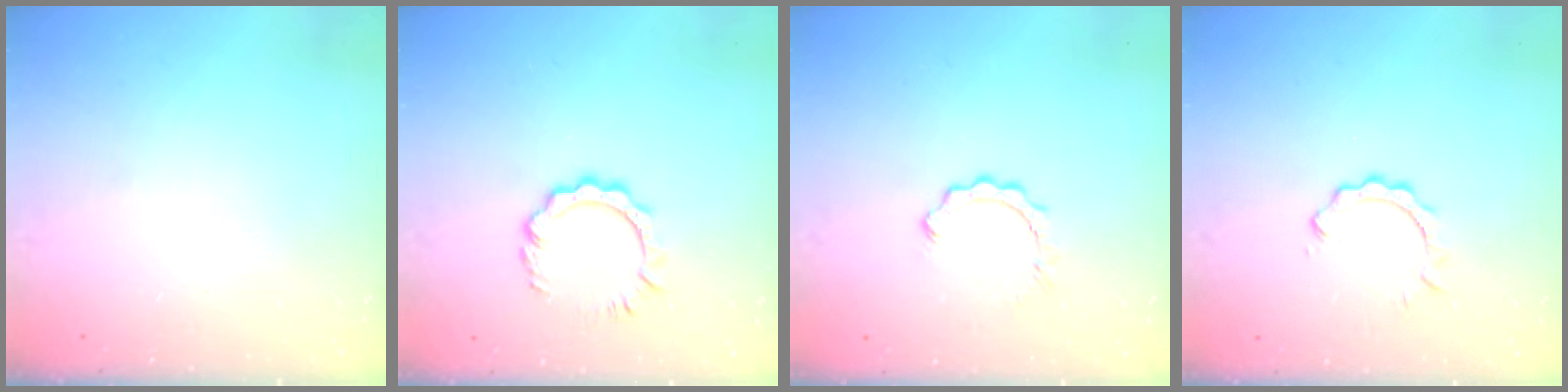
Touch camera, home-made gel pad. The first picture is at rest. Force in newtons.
{"total": 6.7, "press": 6.6, "slide": 0.7}
{"total": 2.8, "press": 2.8, "slide": 0.2}
{"total": 2.3, "press": 2.3, "slide": 0.2}